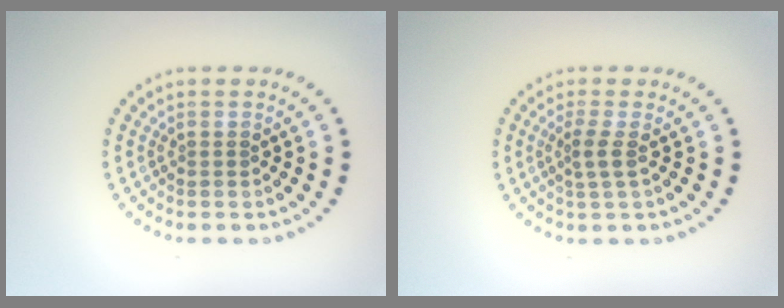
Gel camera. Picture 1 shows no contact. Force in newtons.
{"total": 1.6, "press": 1.2, "slide": 1.0}